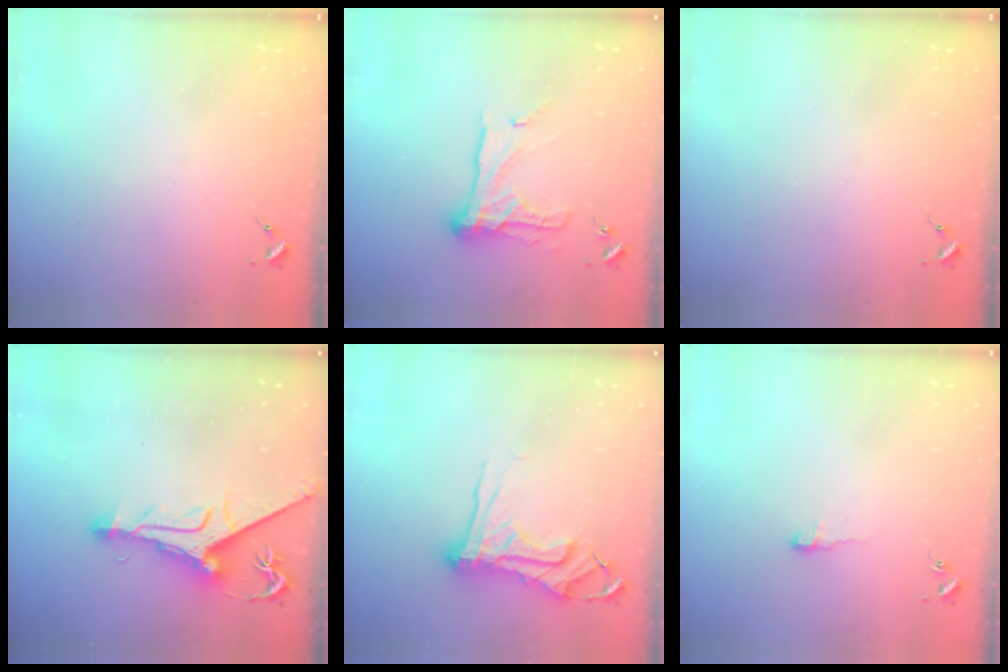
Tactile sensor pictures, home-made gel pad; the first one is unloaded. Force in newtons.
{"total": 15.8, "press": 15.8, "slide": 1.2}
{"total": 0.0}
{"total": 12.3, "press": 12.2, "slide": 1.7}
{"total": 14.8, "press": 14.8, "slide": 1.3}
{"total": 5.1, "press": 5.1, "slide": 0.5}